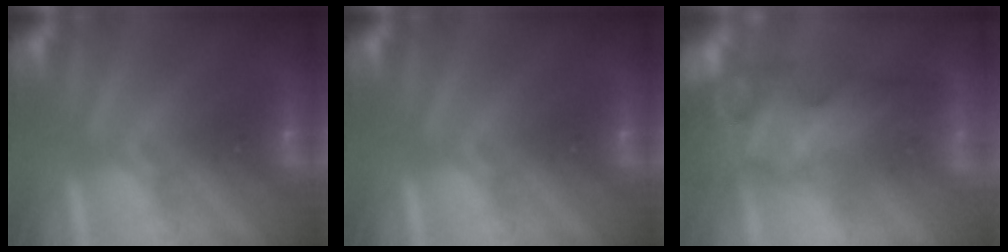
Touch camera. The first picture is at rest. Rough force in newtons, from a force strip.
{"total": 0.0}
{"total": 5.9}